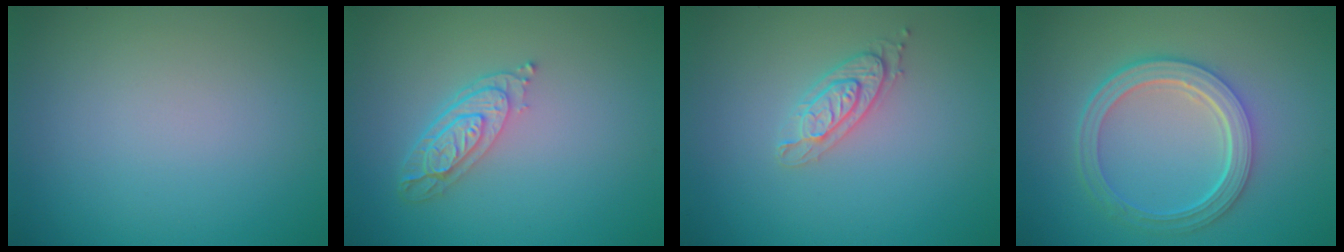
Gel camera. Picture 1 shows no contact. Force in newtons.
{"total": 3.8, "press": 2.9, "slide": 2.4}
{"total": 2.1, "press": 2.1, "slide": 0.4}
{"total": 5.1, "press": 3.7, "slide": 3.5}